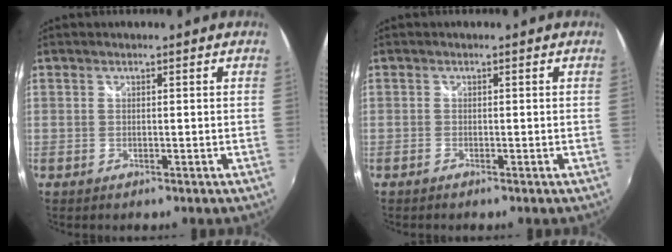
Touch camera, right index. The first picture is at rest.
{"total": 0.5, "force": [-0.5, 0.1, 0.1], "torque": [-0.002, -0.001, -0.011]}